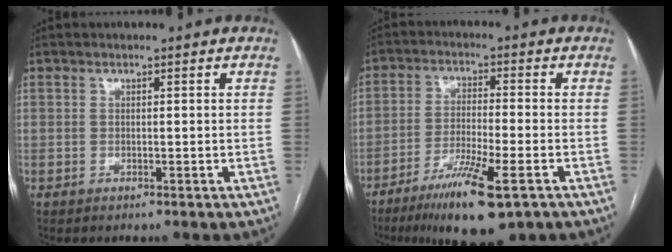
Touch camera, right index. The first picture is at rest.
{"total": 11.3, "force": [-6.6, 1.2, 9.2], "torque": [-0.169, -0.028, -0.110]}